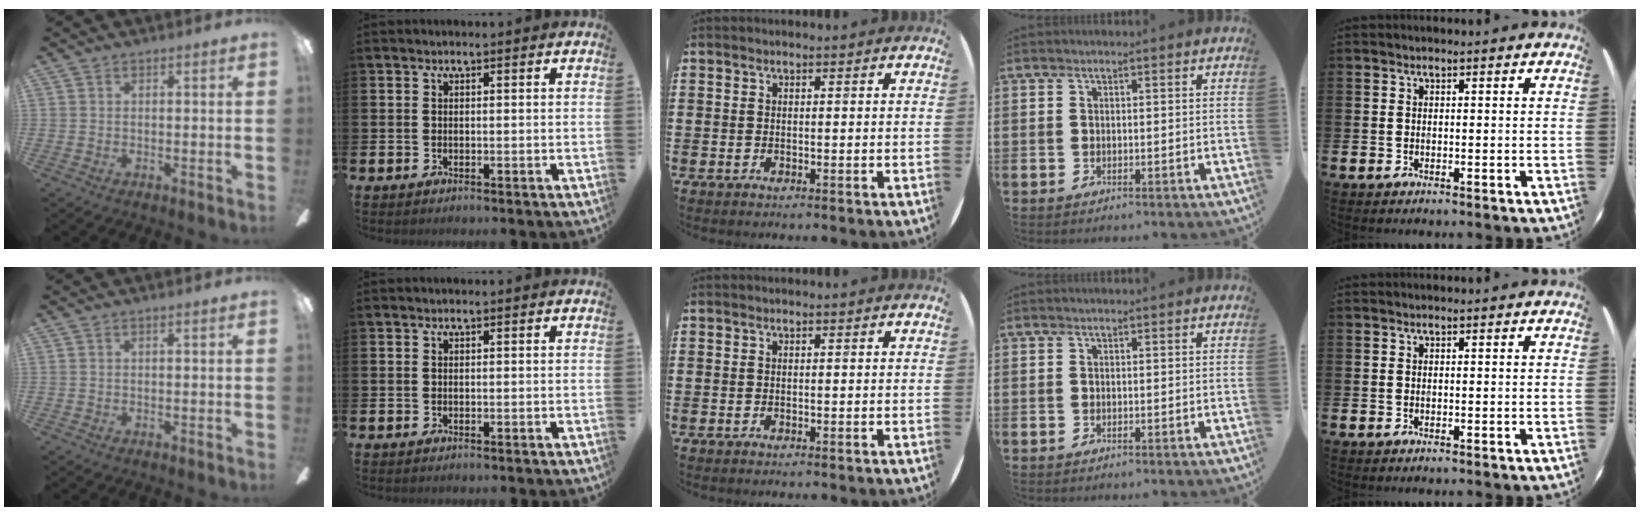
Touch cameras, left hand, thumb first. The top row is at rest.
{}